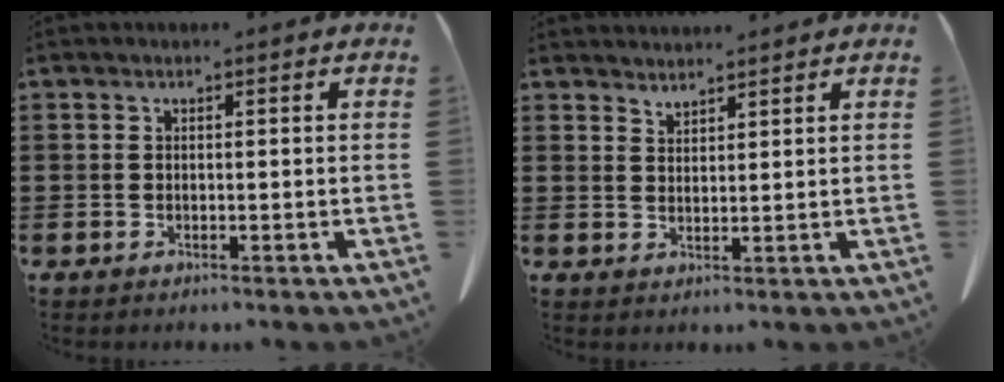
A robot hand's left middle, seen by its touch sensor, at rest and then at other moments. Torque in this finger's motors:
{"motor_torque": [0.00, 0.01, -0.08, -0.01]}